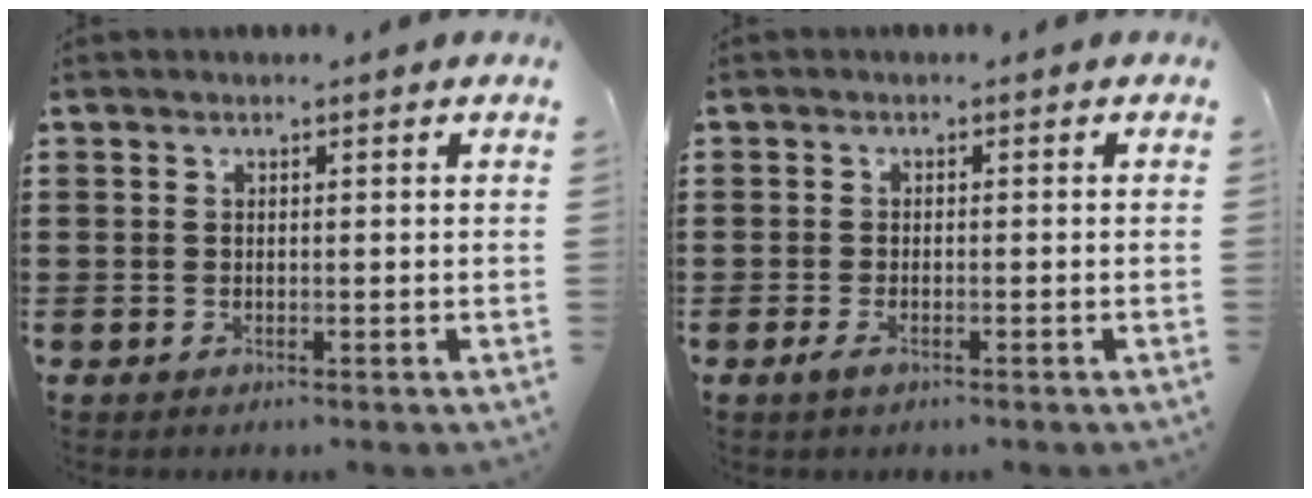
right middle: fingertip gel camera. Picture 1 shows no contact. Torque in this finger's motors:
{"motor_torque": [0.48, 0.42, 0.00, 0.05]}